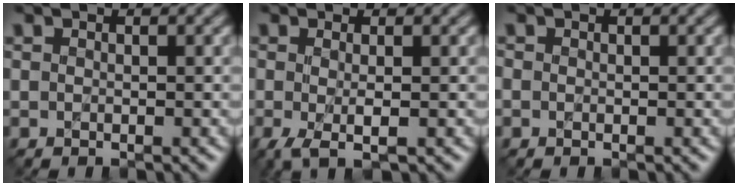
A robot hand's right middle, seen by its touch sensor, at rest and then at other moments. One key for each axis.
{"total": 2.9, "fx": -0.9, "fy": 0.7, "fz": 2.6, "tx": -0.055, "ty": -0.005, "tz": -0.018}
{"total": 0.0}